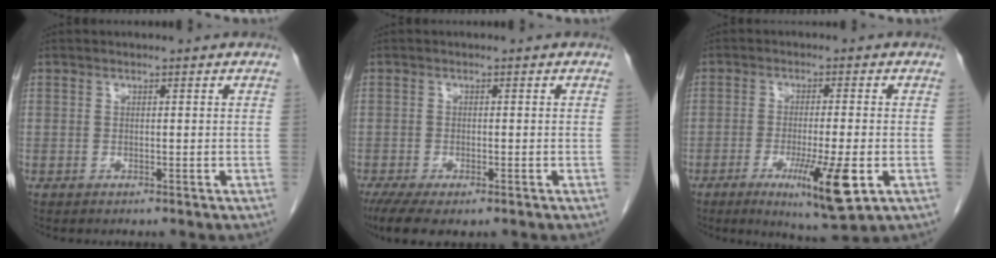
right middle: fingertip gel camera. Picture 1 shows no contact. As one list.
[{"total": 6.6, "force": [-4.2, 2.2, 4.5], "torque": [-0.077, -0.018, -0.068]}, {"total": 9.9, "force": [-3.7, 0.8, 9.1], "torque": [-0.150, -0.025, -0.054]}]